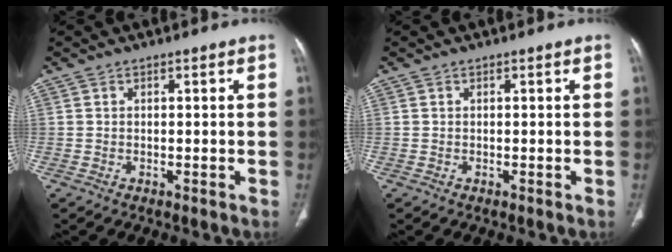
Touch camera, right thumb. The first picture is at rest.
{"total": 0.0}